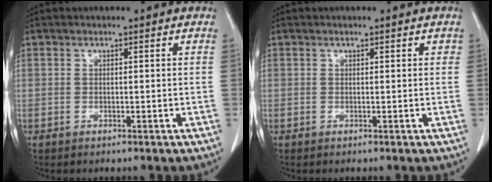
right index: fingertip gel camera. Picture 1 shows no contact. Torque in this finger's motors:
{"motor_torque": [-0.07, 0.05, -0.03, -0.01]}